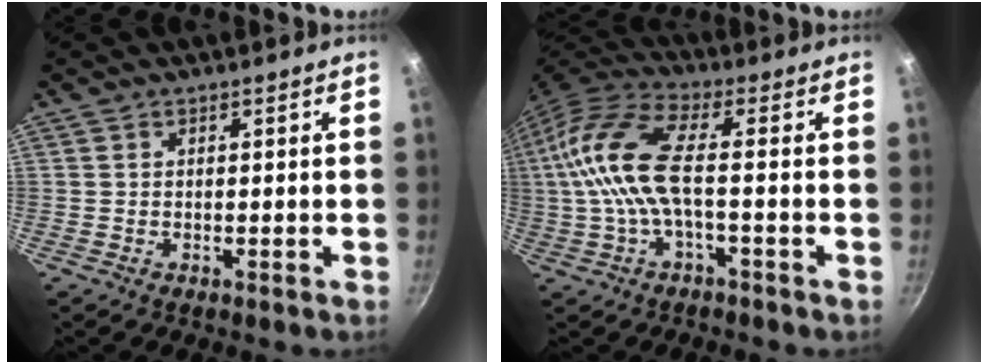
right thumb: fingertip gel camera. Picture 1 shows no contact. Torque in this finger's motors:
{"motor_torque": [-0.47, 1.24, 1.54, -0.07, 0.29]}